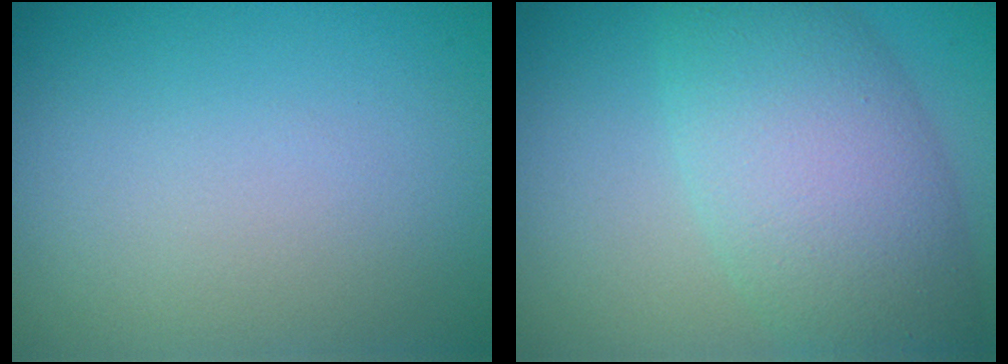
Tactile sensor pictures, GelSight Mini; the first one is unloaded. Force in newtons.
{"total": 7.6, "press": 7.6, "slide": 0.1}